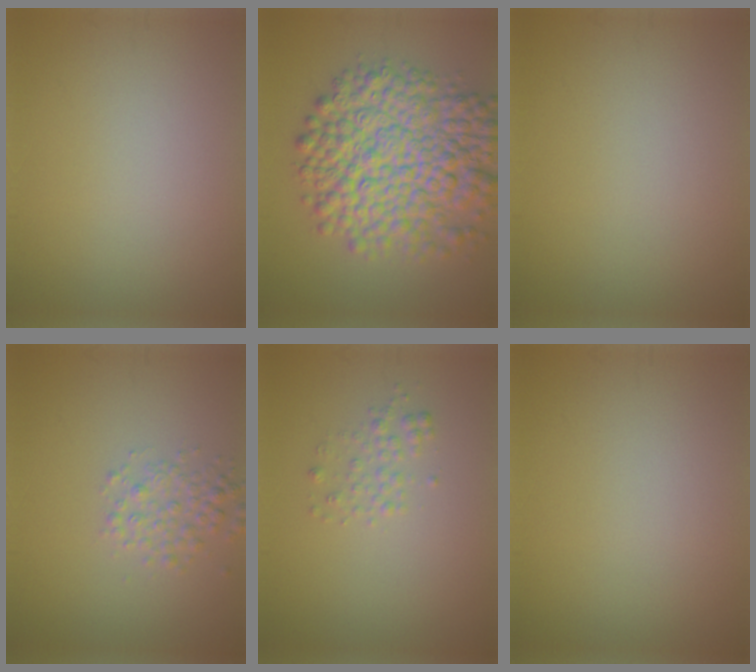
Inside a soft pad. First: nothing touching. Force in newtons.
{"total": 11.4, "press": 11.4, "slide": 0.3}
{"total": 0.0}
{"total": 2.4, "press": 2.4, "slide": 0.1}
{"total": 1.4, "press": 1.4, "slide": 0.0}
{"total": 0.0}